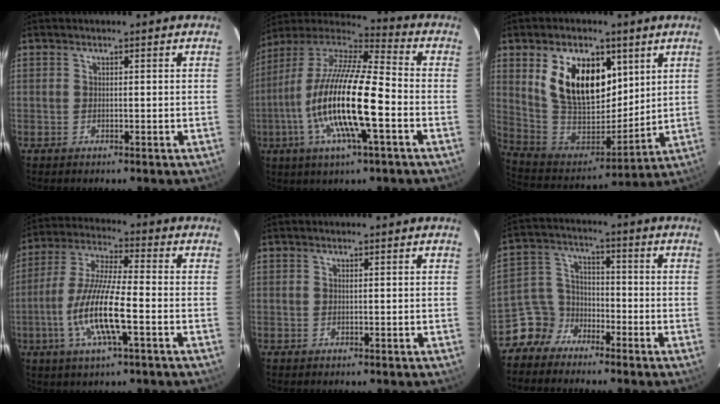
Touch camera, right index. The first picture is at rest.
{"total": 20.8, "force": [-5.4, 4.0, 19.7], "torque": [-0.369, -0.021, -0.112]}
{"total": 18.7, "force": [7.4, 11.0, 13.2], "torque": [-0.251, 0.009, 0.153]}
{"total": 13.7, "force": [-4.2, 2.3, 12.9], "torque": [-0.267, -0.008, -0.082]}
{"total": 0.0}
{"total": 7.0, "force": [-5.1, 4.8, 0.3], "torque": [-0.017, 0.037, -0.111]}